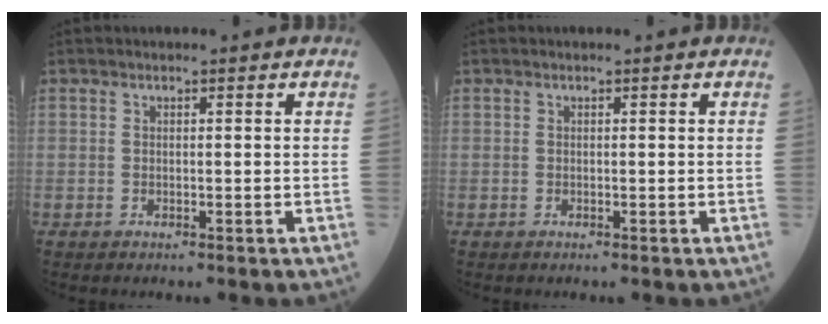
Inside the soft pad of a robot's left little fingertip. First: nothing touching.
{"total": 0.0}